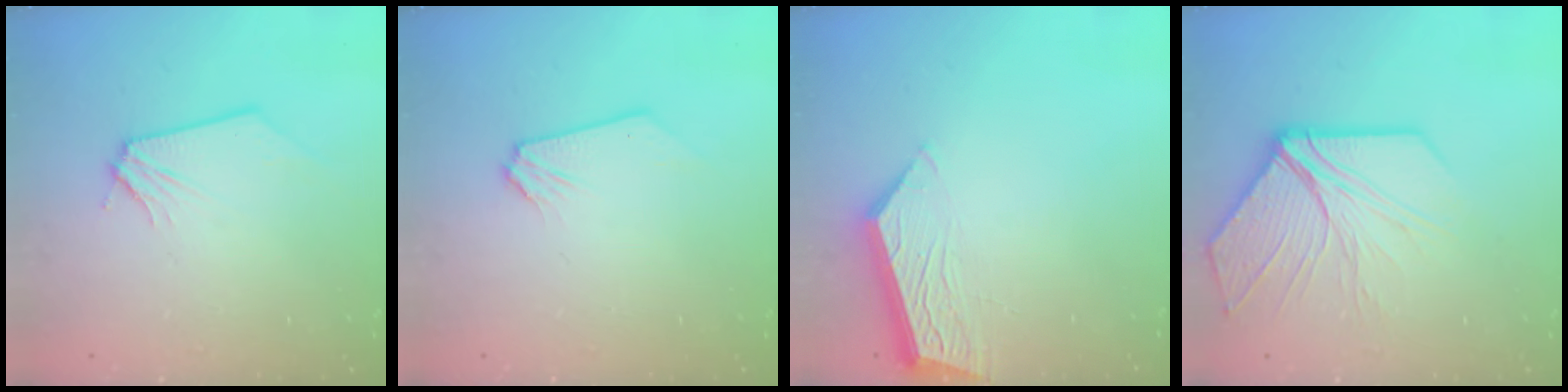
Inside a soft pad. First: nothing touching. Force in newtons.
{"total": 0.0}
{"total": 8.0, "press": 8.0, "slide": 0.7}
{"total": 11.4, "press": 11.3, "slide": 1.2}